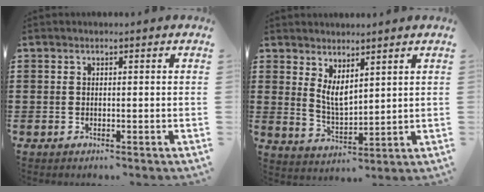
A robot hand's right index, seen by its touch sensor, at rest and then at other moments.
{"total": 4.3, "force": [2.7, 1.8, 2.8], "torque": [-0.063, -0.005, 0.051]}